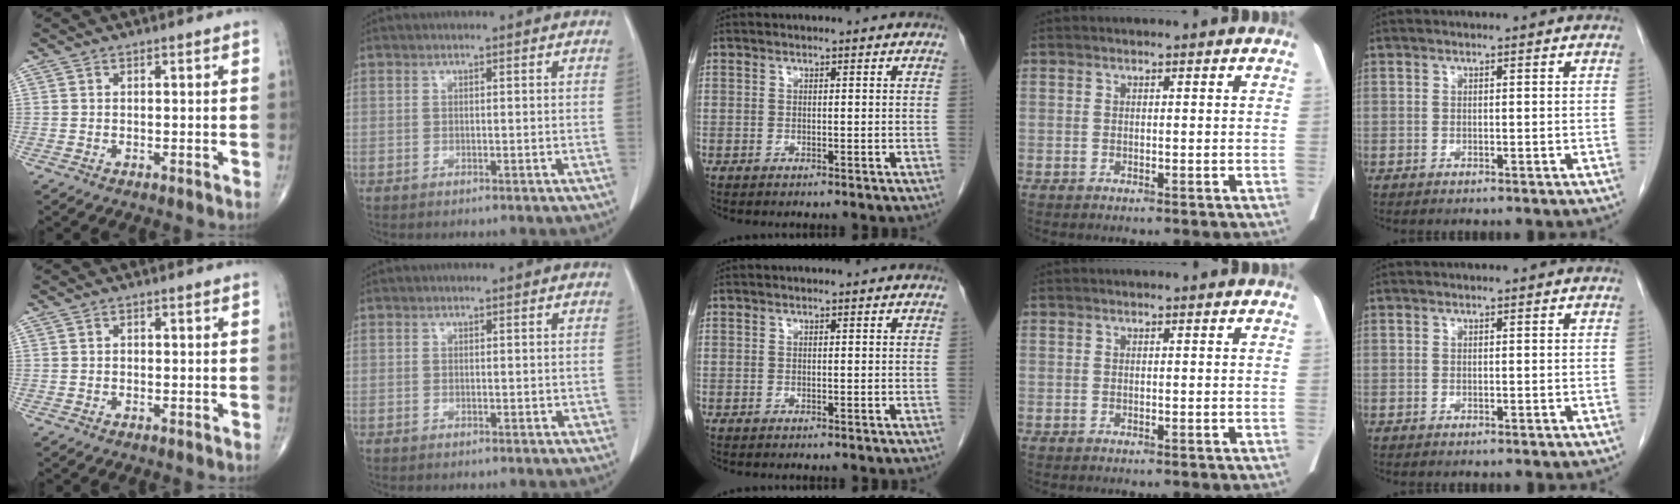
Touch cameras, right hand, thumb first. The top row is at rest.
{"thumb": {"total": 0.5, "force": [-0.1, 0.4, 0.3], "torque": [-0.001, 0.002, -0.003]}, "index": {"total": 0.9, "force": [0.0, 0.6, 0.6], "torque": [-0.004, 0.001, 0.001]}}